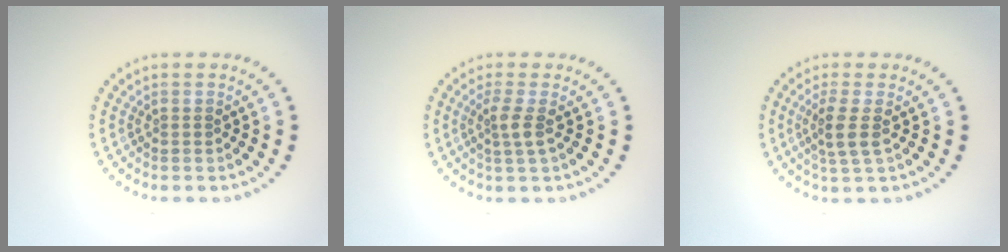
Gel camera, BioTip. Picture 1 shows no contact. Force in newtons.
{"total": 1.9, "press": 1.3, "slide": 1.3}
{"total": 2.4, "press": 1.9, "slide": 1.5}